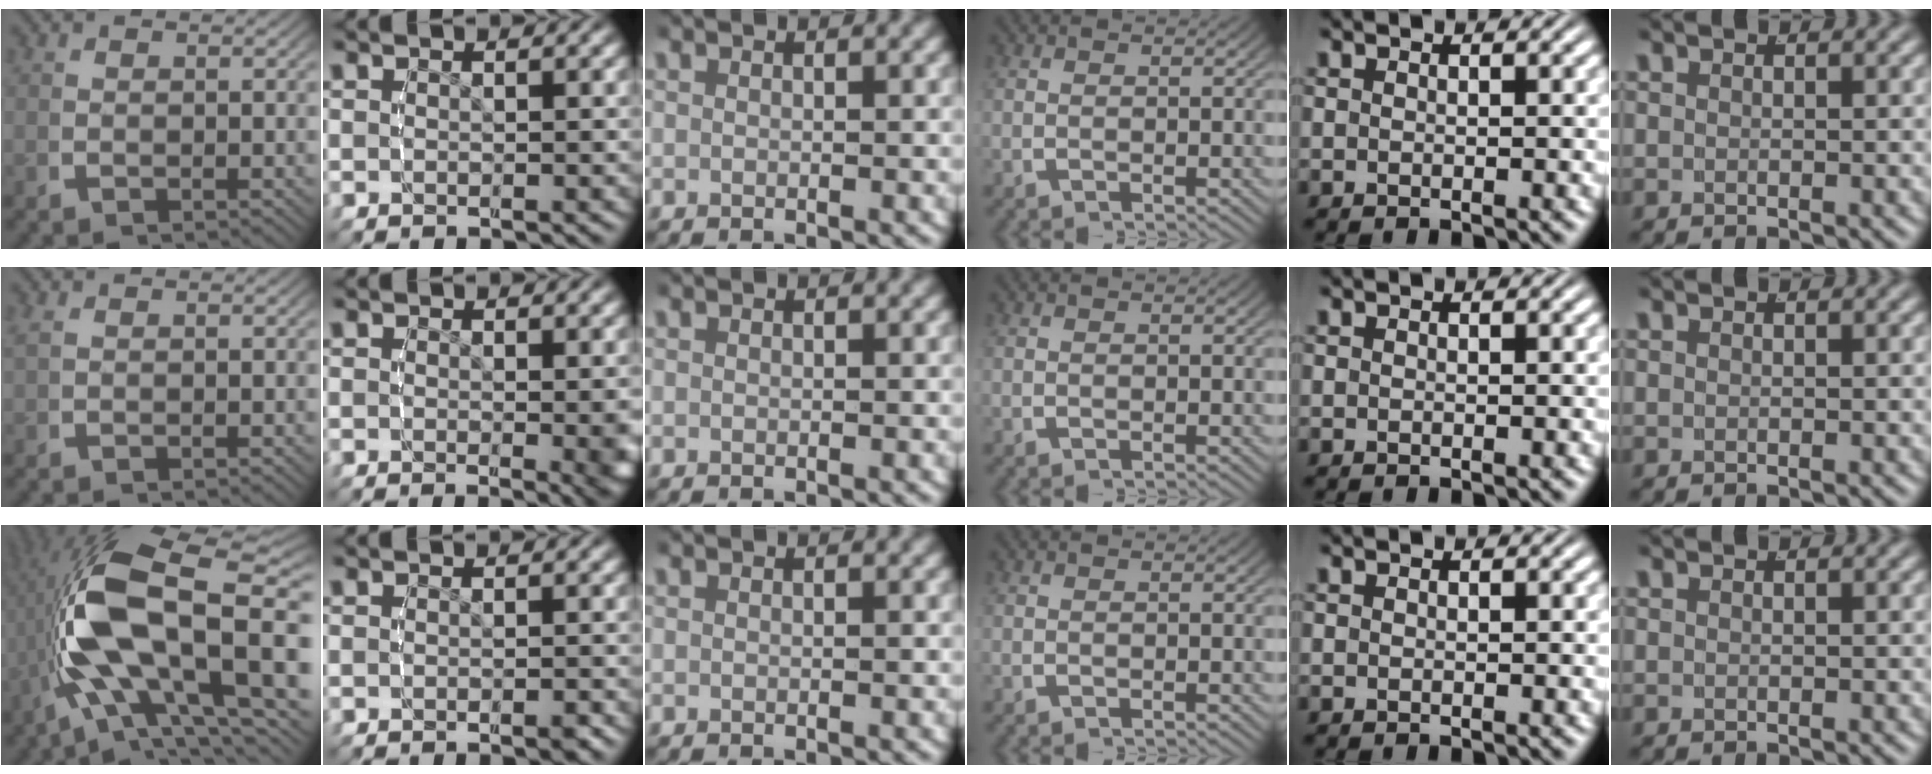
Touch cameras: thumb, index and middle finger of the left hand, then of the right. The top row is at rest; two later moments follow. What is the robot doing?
{"motion": "lift_and_place", "object": "button"}